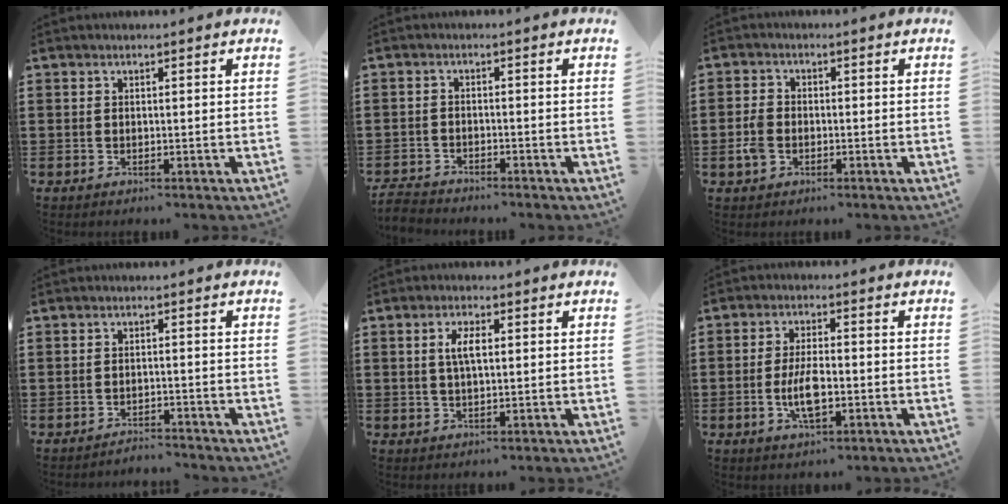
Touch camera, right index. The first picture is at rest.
{"total": 2.3, "force": [-2.3, 0.1, 0.1], "torque": [-0.008, -0.003, -0.048]}
{"total": 3.3, "force": [-1.1, 2.3, 2.2], "torque": [-0.061, -0.005, -0.026]}
{"total": 2.2, "force": [-2.1, 0.0, -0.4], "torque": [0.001, 0.002, -0.048]}
{"total": 3.6, "force": [0.6, 1.2, 3.3], "torque": [-0.067, 0.007, 0.008]}
{"total": 5.9, "force": [-1.4, 2.2, 5.2], "torque": [-0.111, -0.001, -0.029]}